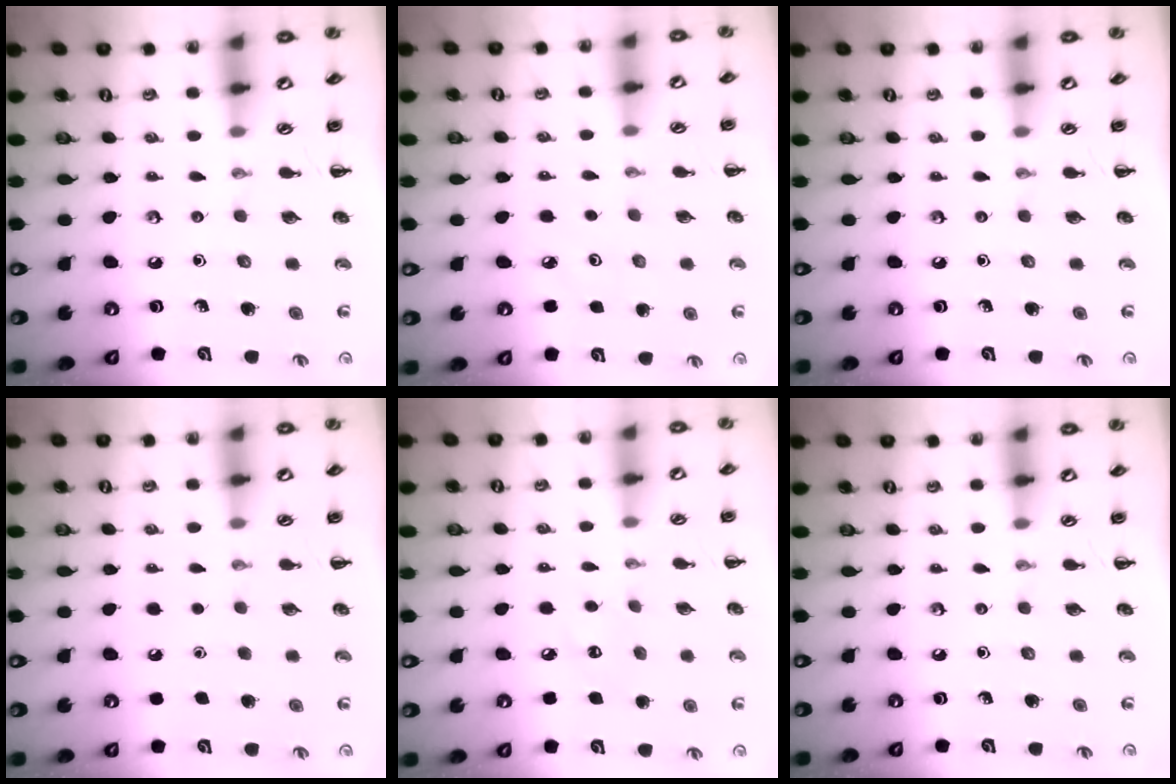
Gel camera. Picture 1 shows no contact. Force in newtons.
{"total": 2.8, "press": 2.7, "slide": 0.8}
{"total": 0.0}
{"total": 1.7, "press": 1.7, "slide": 0.1}
{"total": 5.7, "press": 5.7, "slide": 0.8}
{"total": 0.0}